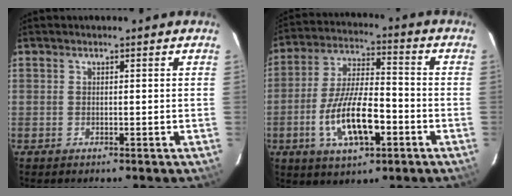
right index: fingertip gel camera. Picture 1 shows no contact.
{"total": 14.4, "force": [-5.1, 5.2, 12.5], "torque": [-0.248, -0.004, -0.085]}